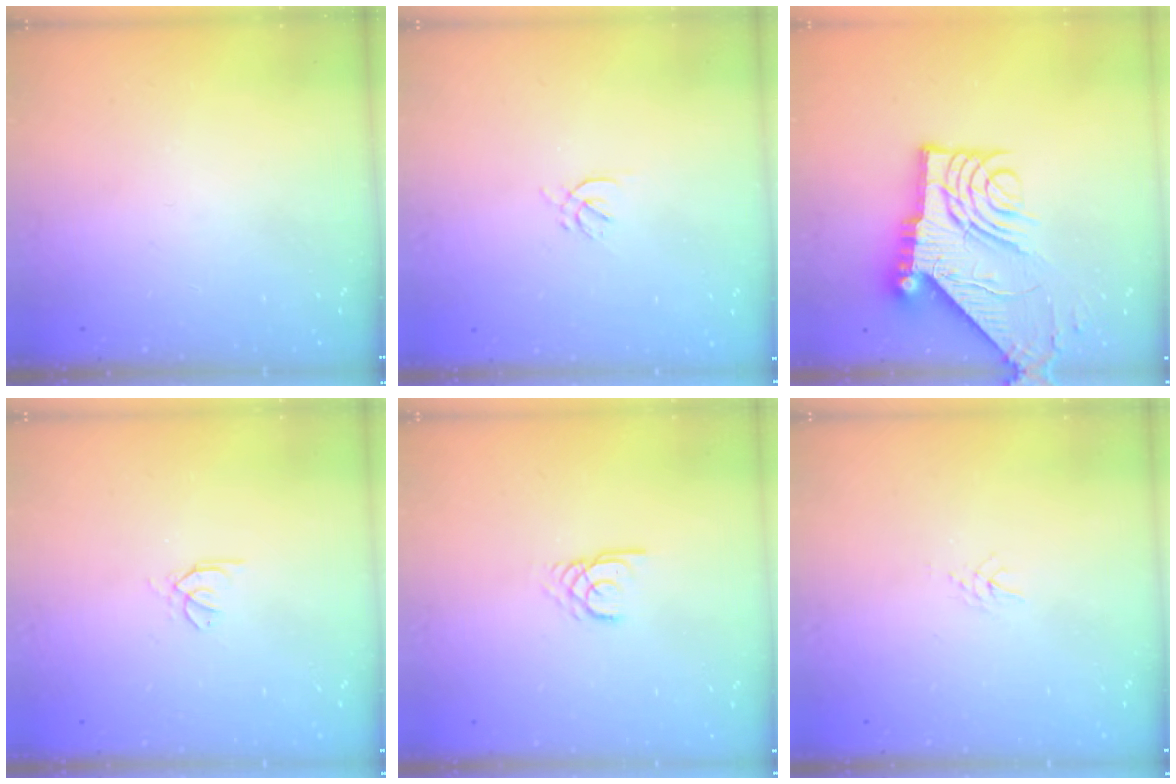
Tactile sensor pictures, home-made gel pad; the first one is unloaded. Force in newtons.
{"total": 1.7, "press": 1.6, "slide": 0.6}
{"total": 15.2, "press": 15.1, "slide": 1.6}
{"total": 0.6, "press": 0.4, "slide": 0.3}
{"total": 2.1, "press": 2.1, "slide": 0.0}
{"total": 3.3, "press": 3.3, "slide": 0.4}